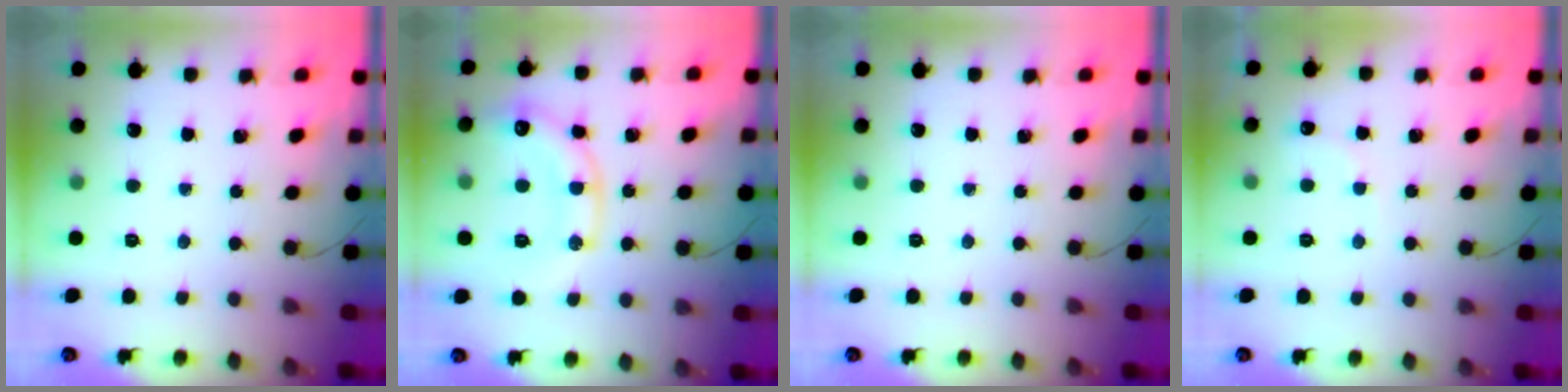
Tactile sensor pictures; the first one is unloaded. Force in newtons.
{"total": 14.7, "press": 14.6, "slide": 1.5}
{"total": 0.0}
{"total": 7.7, "press": 7.6, "slide": 1.3}